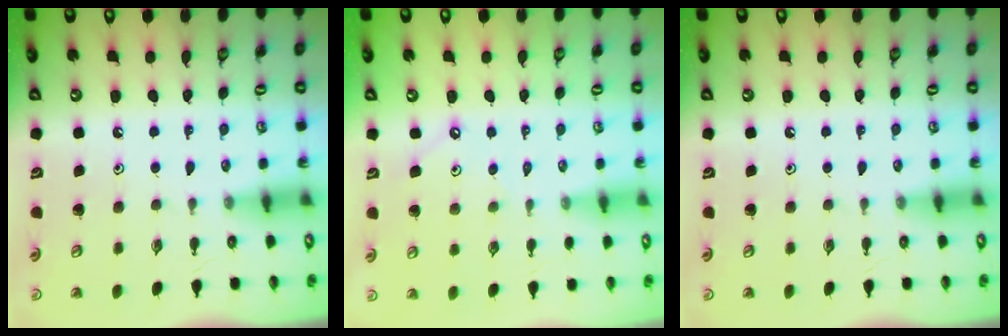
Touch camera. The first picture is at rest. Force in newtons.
{"total": 2.8, "press": 2.8, "slide": 0.5}
{"total": 0.0}